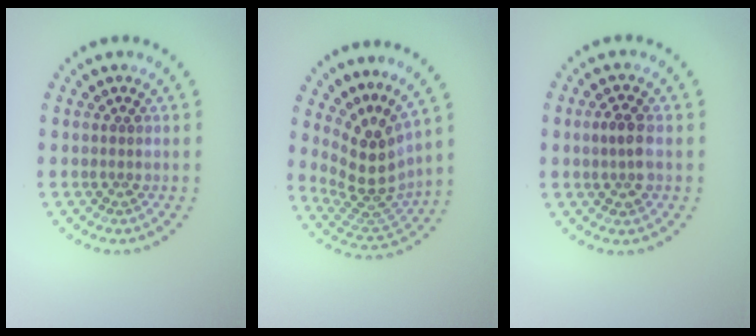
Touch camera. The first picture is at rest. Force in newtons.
{"total": 4.5, "press": 3.2, "slide": 3.2}
{"total": 2.2, "press": 2.2, "slide": 0.4}